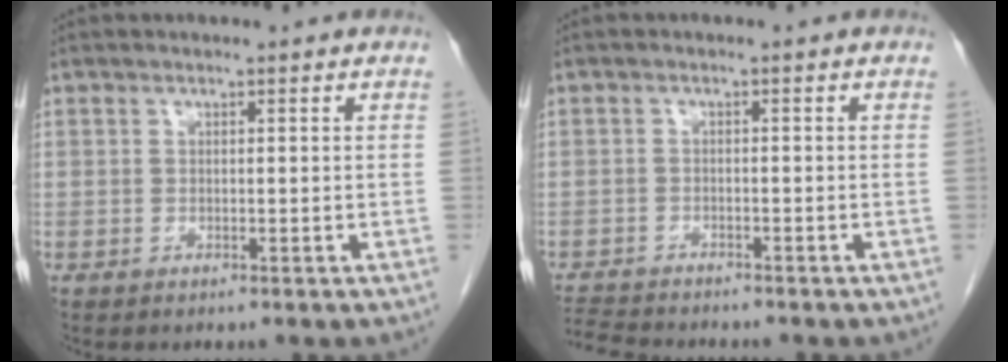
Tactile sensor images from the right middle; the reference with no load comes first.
{"total": 5.8, "force": [-5.6, 0.5, 1.3], "torque": [-0.025, -0.014, -0.096]}